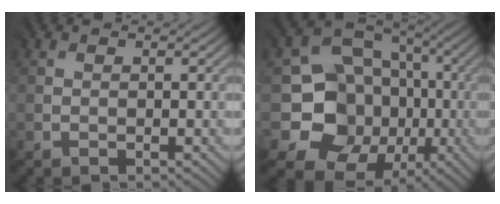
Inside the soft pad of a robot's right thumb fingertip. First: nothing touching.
{"total": 12.7, "force": [-2.0, 11.4, 5.3], "torque": [-0.118, -0.029, -0.048]}